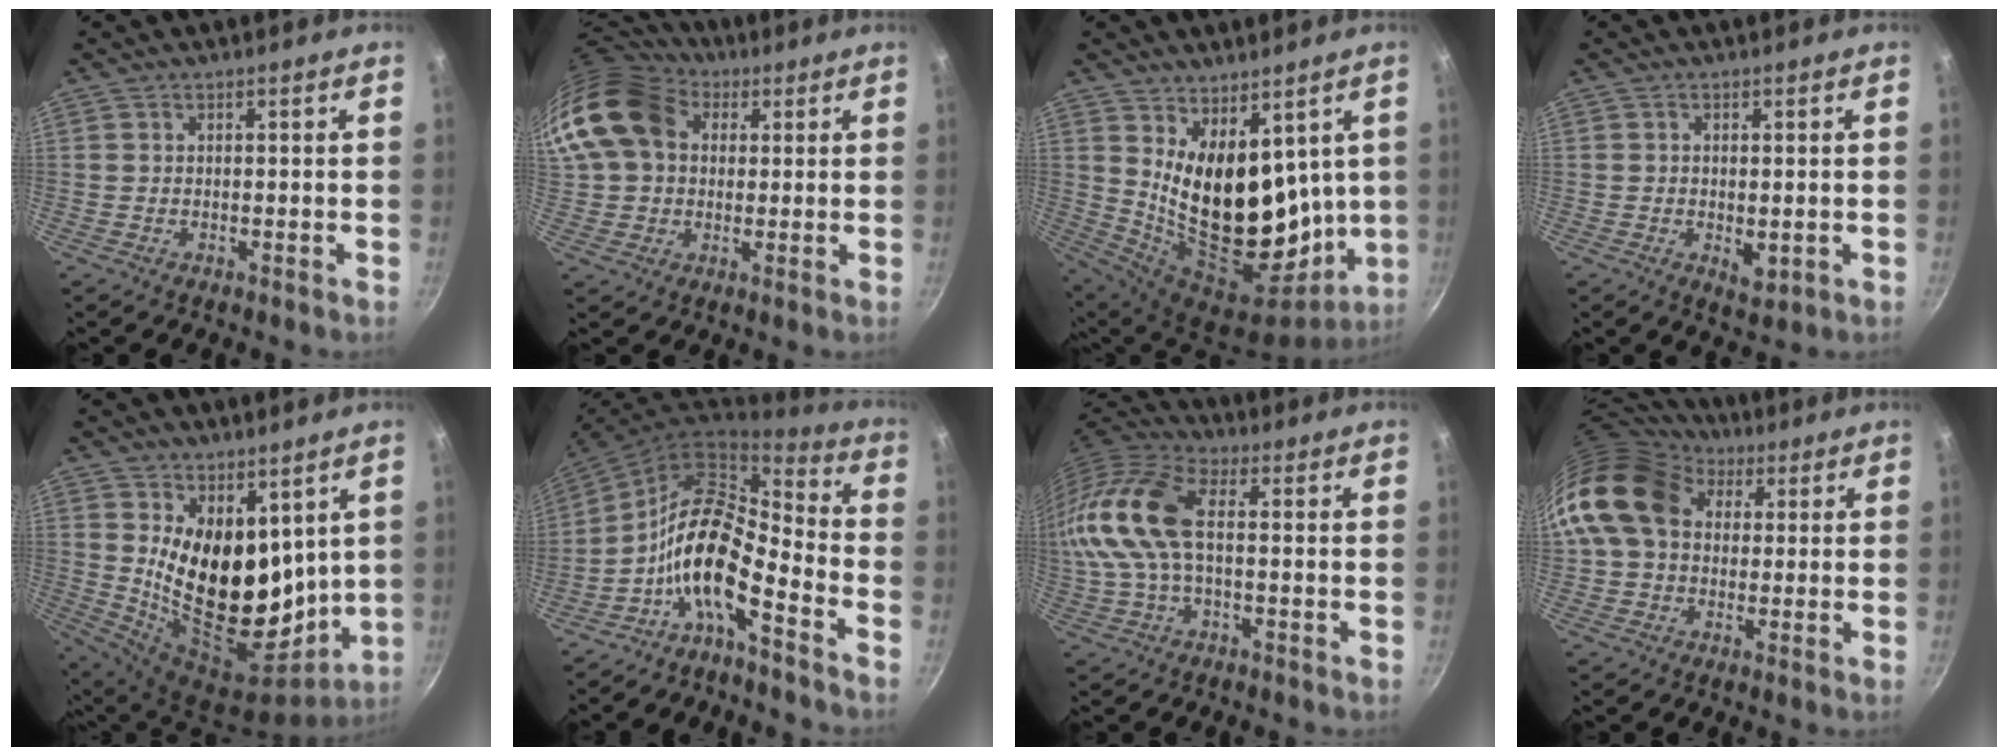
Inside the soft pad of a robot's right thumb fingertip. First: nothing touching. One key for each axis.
{"total": 17.8, "fx": 4.3, "fy": 13.8, "fz": 10.4, "tx": -0.202, "ty": 0.031, "tz": 0.067}
{"total": 20.0, "fx": 5.6, "fy": 11.5, "fz": 15.4, "tx": -0.213, "ty": -0.081, "tz": 0.122}
{"total": 3.2, "fx": -0.6, "fy": 1.7, "fz": 2.7, "tx": -0.045, "ty": -0.008, "tz": -0.007}
{"total": 19.1, "fx": 5.8, "fy": 11.8, "fz": 13.8, "tx": -0.193, "ty": -0.079, "tz": 0.122}
{"total": 13.9, "fx": -6.6, "fy": 5.7, "fz": 10.8, "tx": -0.193, "ty": 0.086, "tz": -0.144}
{"total": 14.5, "fx": 0.8, "fy": 7.3, "fz": 12.5, "tx": -0.263, "ty": 0.026, "tz": -0.003}
{"total": 14.9, "fx": 3.8, "fy": 11.5, "fz": 8.6, "tx": -0.134, "ty": 0.022, "tz": 0.051}